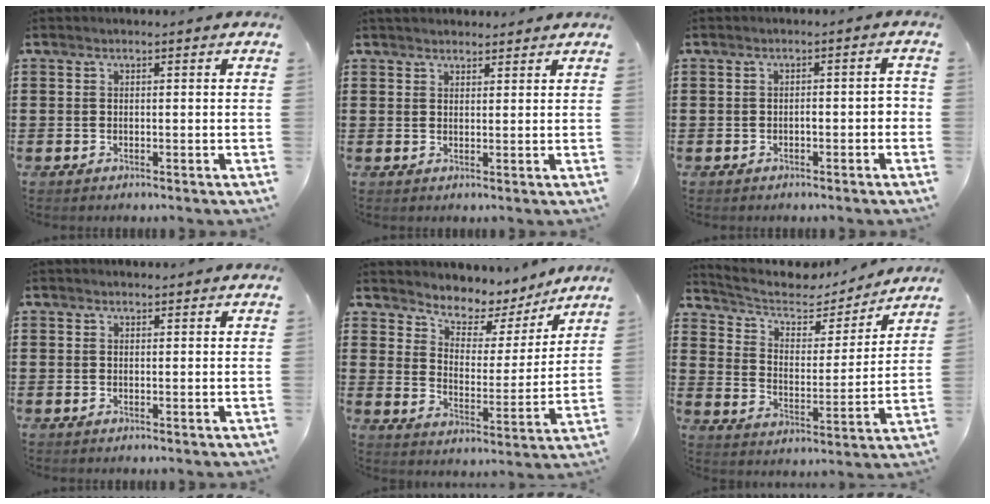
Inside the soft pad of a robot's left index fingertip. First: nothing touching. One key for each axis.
{"total": 1.9, "fx": 1.8, "fy": 0.5, "fz": 0.1, "tx": -0.006, "ty": 0.003, "tz": 0.036}
{"total": 1.5, "fx": -0.7, "fy": 0.4, "fz": 1.3, "tx": -0.026, "ty": 0.002, "tz": -0.015}
{"total": 0.7, "fx": 0.6, "fy": 0.2, "fz": 0.0, "tx": -0.003, "ty": 0.001, "tz": 0.013}
{"total": 5.4, "fx": 4.8, "fy": 2.5, "fz": 0.3, "tx": -0.036, "ty": -0.042, "tz": 0.078}
{"total": 5.9, "fx": 4.9, "fy": 2.5, "fz": 2.0, "tx": -0.068, "ty": -0.029, "tz": 0.079}